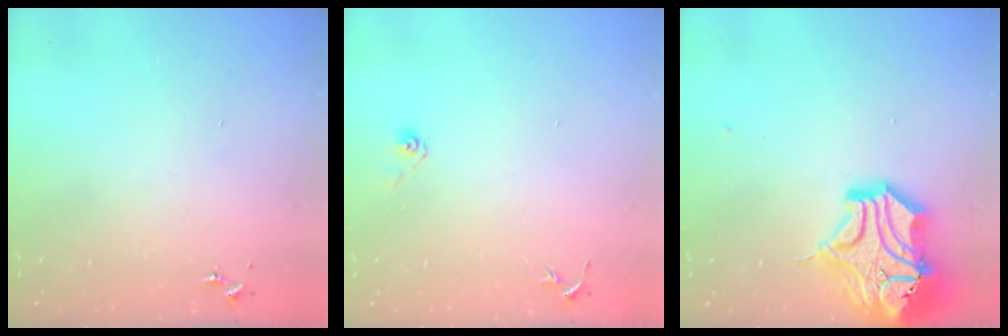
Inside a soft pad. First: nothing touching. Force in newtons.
{"total": 3.6, "press": 2.9, "slide": 2.1}
{"total": 18.3, "press": 18.2, "slide": 2.4}